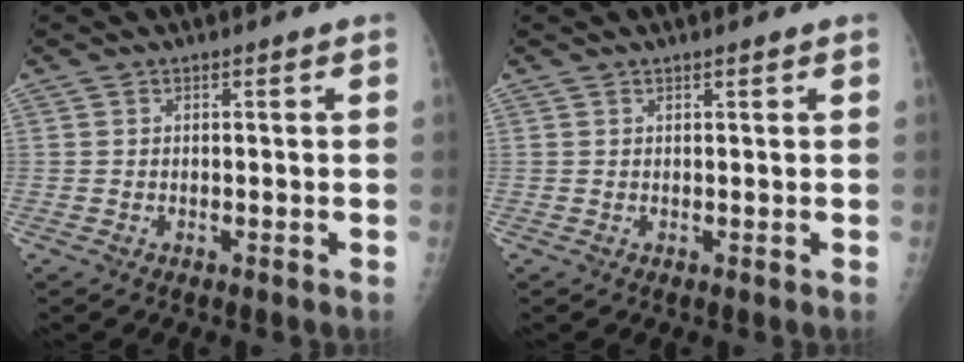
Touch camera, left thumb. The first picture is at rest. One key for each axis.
{"total": 0.6, "fx": 0.5, "fy": 0.1, "fz": 0.4, "tx": -0.006, "ty": -0.002, "tz": 0.008}